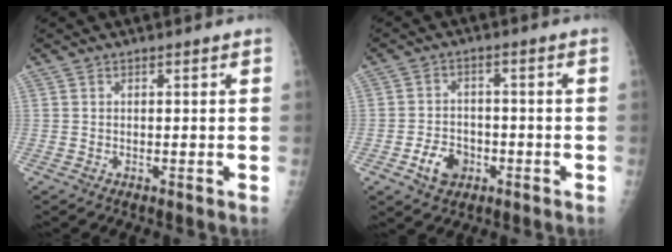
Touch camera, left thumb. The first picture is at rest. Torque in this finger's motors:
{"motor_torque": [-0.10, 0.12, 0.13, 0.03, 0.00]}